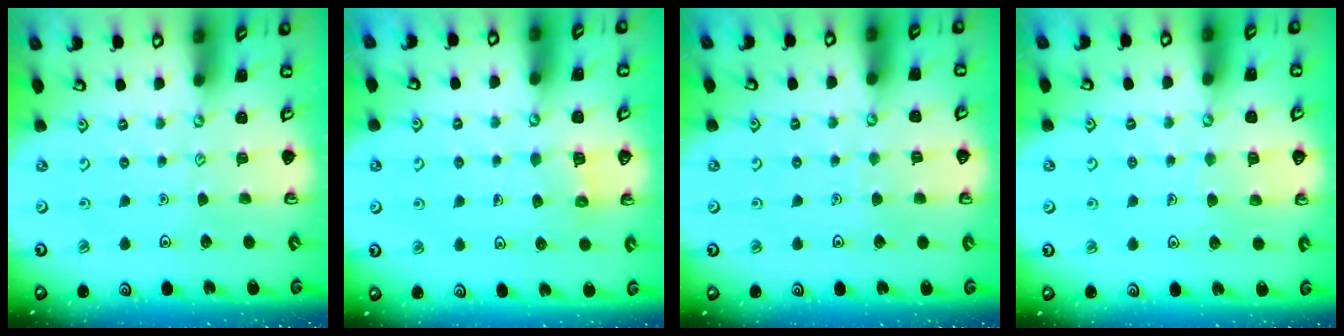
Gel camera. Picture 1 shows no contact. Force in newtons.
{"total": 4.4, "press": 4.4, "slide": 0.3}
{"total": 2.7, "press": 2.7, "slide": 0.2}
{"total": 4.8, "press": 4.8, "slide": 0.4}